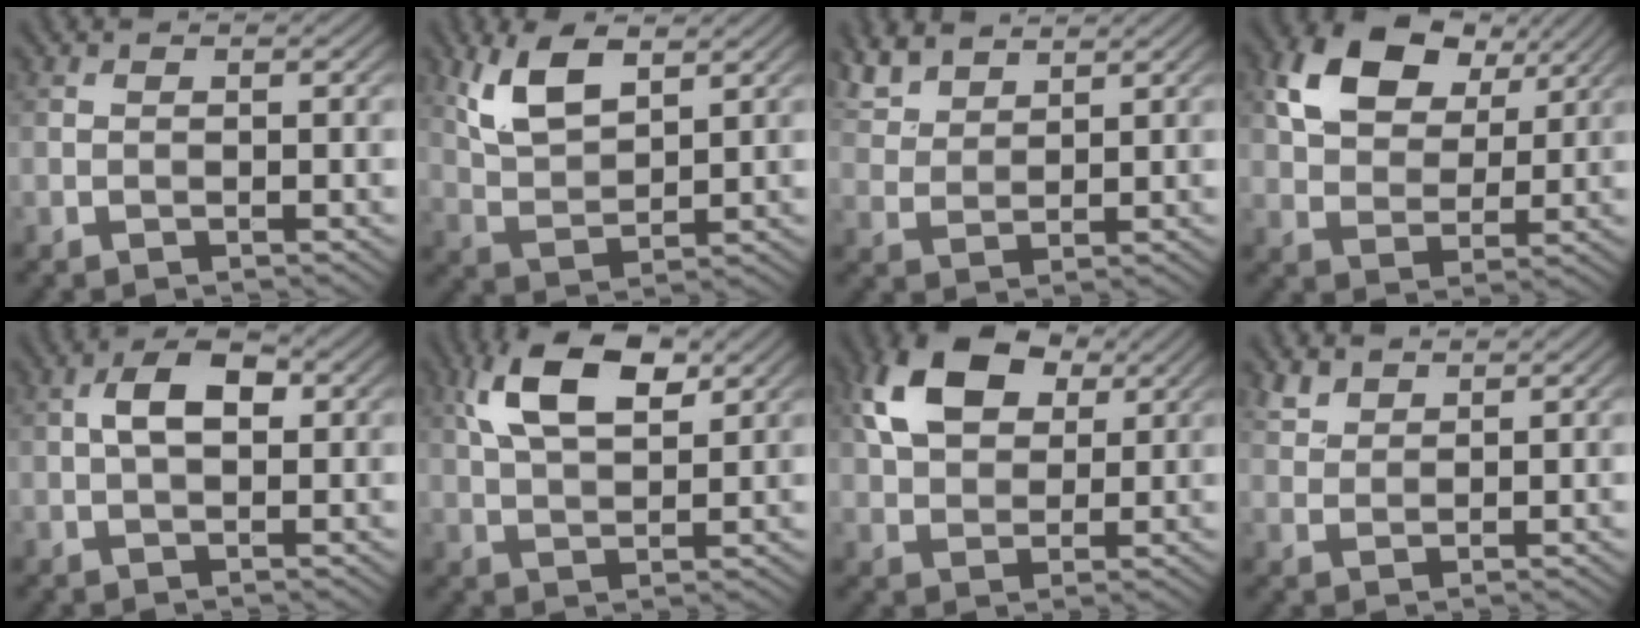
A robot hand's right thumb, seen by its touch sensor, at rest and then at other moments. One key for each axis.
{"total": 7.2, "fx": 4.1, "fy": 3.2, "fz": 5.1, "tx": -0.116, "ty": 0.000, "tz": 0.086}
{"total": 5.8, "fx": 4.7, "fy": 2.2, "fz": 2.6, "tx": -0.073, "ty": 0.012, "tz": 0.100}
{"total": 10.8, "fx": 5.2, "fy": 6.9, "fz": 6.5, "tx": -0.141, "ty": 0.007, "tz": 0.090}
{"total": 4.8, "fx": 0.8, "fy": 2.6, "fz": 3.9, "tx": -0.073, "ty": 0.009, "tz": 0.007}
{"total": 9.4, "fx": 4.2, "fy": 4.3, "fz": 7.2, "tx": -0.150, "ty": 0.017, "tz": 0.080}
{"total": 10.9, "fx": 4.4, "fy": 7.0, "fz": 7.2, "tx": -0.164, "ty": 0.020, "tz": 0.079}
{"total": 2.8, "fx": 2.3, "fy": 1.2, "fz": 1.0, "tx": -0.026, "ty": 0.003, "tz": 0.055}